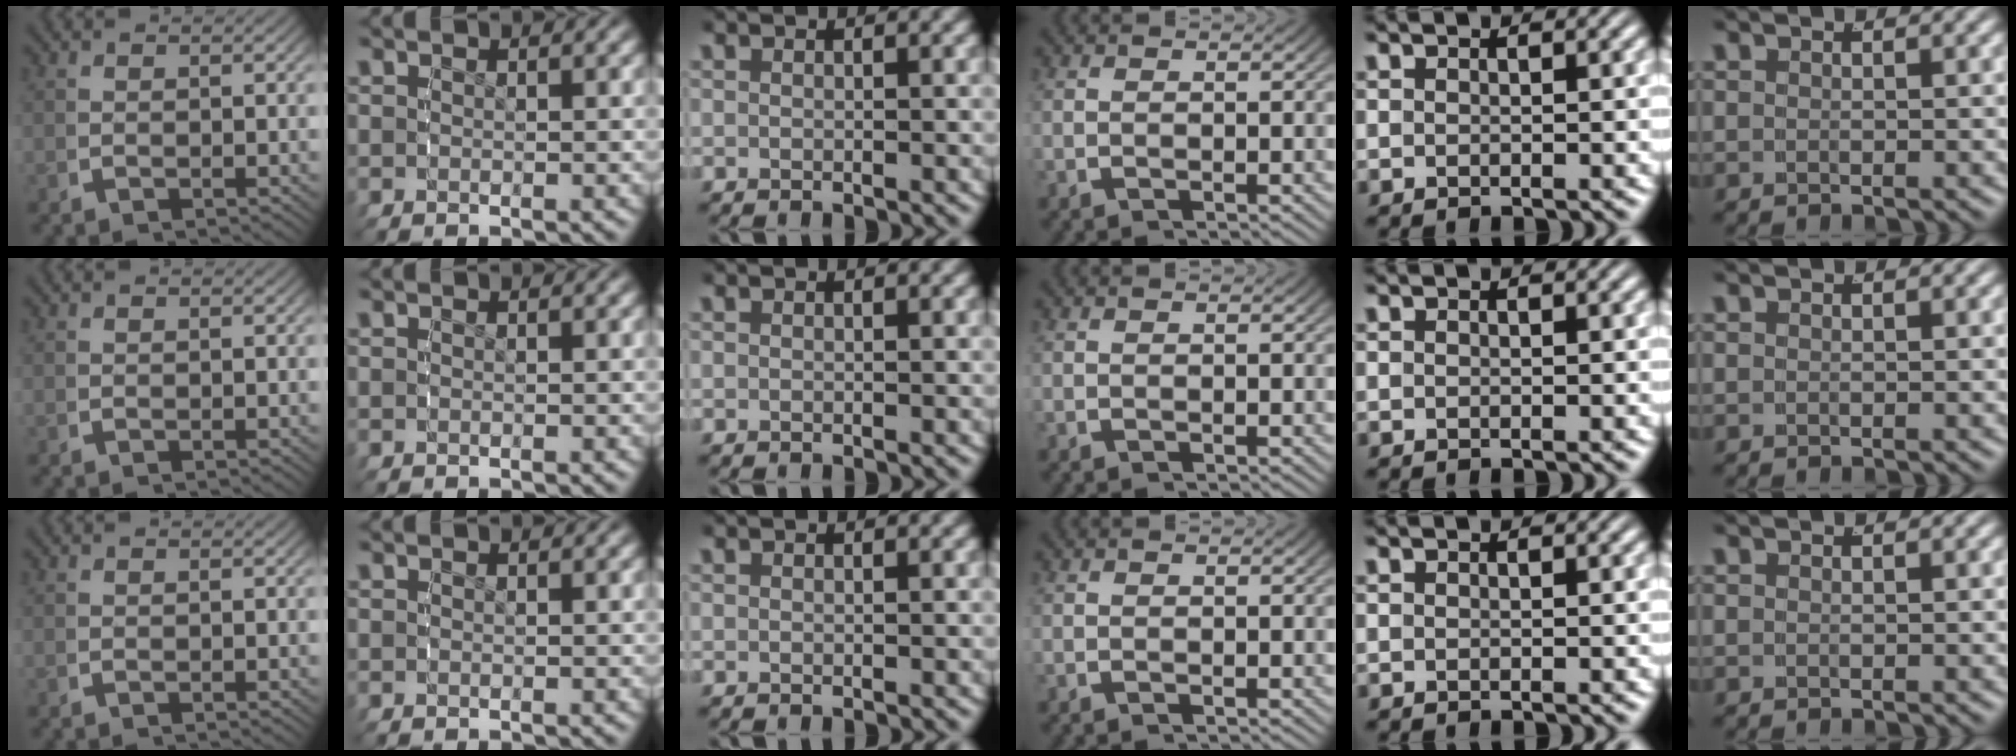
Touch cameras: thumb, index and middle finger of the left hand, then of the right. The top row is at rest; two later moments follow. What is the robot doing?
{"motion": "reach", "object": "jewelry box"}